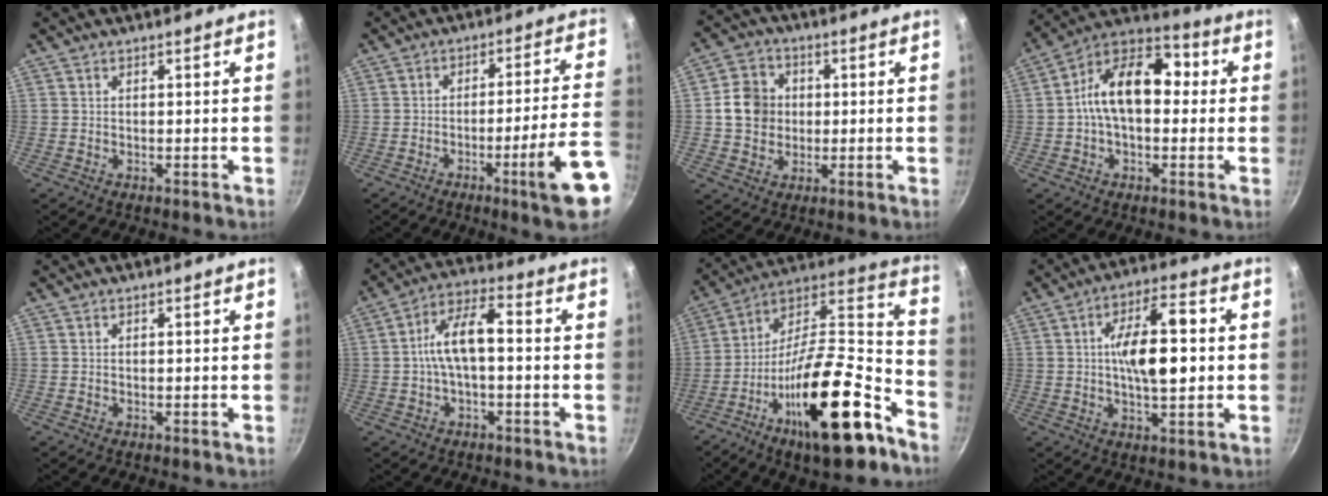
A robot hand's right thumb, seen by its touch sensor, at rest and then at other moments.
{"total": 13.6, "force": [-6.3, 0.3, 12.0], "torque": [-0.160, 0.035, -0.090]}
{"total": 8.8, "force": [0.5, 7.8, 4.0], "torque": [-0.041, 0.014, 0.000]}
{"total": 16.0, "force": [0.9, 10.2, 12.3], "torque": [-0.160, 0.043, -0.010]}
{"total": 0.0}
{"total": 9.2, "force": [-0.7, 3.9, 8.3], "torque": [-0.143, 0.040, -0.020]}
{"total": 28.6, "force": [-14.9, 9.7, 22.4], "torque": [-0.306, 0.080, -0.251]}
{"total": 13.3, "force": [0.7, 5.4, 12.1], "torque": [-0.176, 0.016, 0.005]}